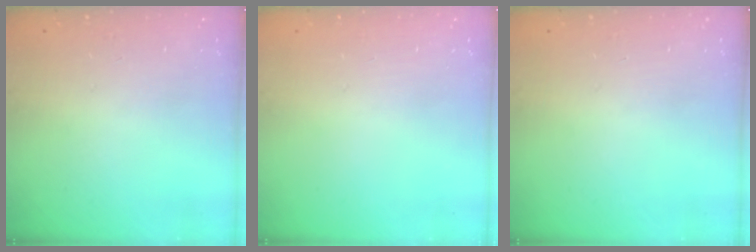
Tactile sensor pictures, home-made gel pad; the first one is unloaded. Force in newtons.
{"total": 0.0}
{"total": 0.0}